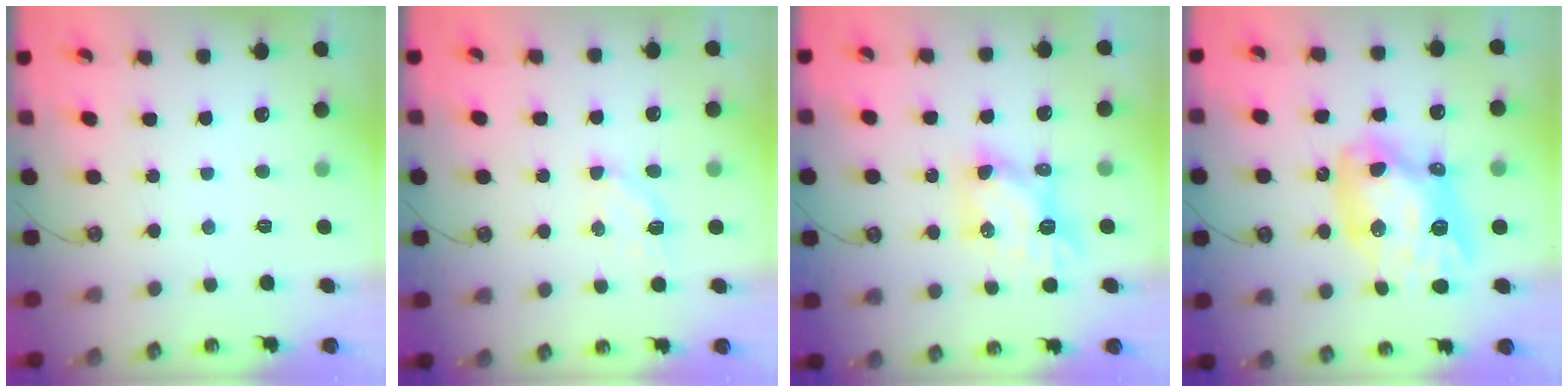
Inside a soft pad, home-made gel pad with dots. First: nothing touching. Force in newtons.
{"total": 2.9, "press": 2.9, "slide": 0.7}
{"total": 6.6, "press": 6.6, "slide": 0.1}
{"total": 15.1, "press": 15.0, "slide": 2.1}